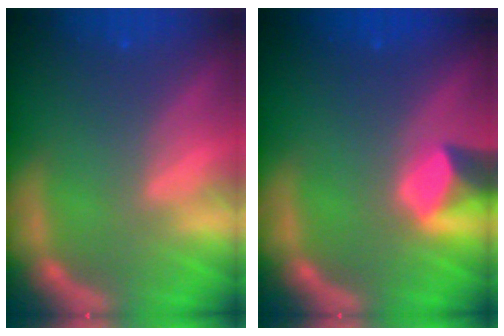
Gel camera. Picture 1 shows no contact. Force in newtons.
{"total": 3.0}